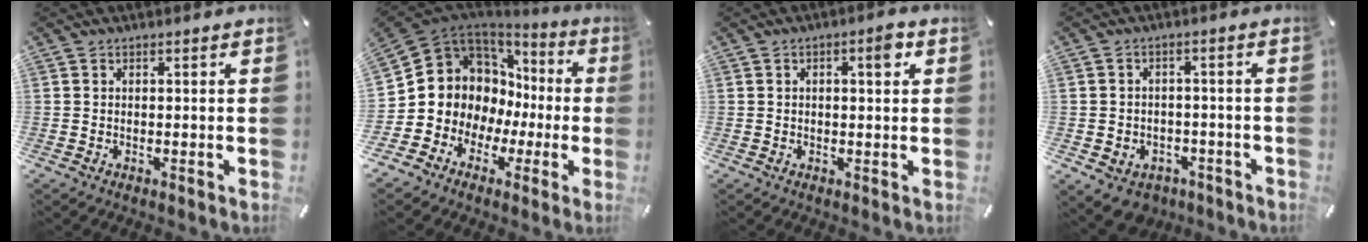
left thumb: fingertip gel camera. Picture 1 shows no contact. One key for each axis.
{"total": 10.3, "fx": 1.5, "fy": 9.8, "fz": 2.6, "tx": -0.076, "ty": -0.047, "tz": 0.038}
{"total": 4.1, "fx": 1.3, "fy": 1.6, "fz": 3.6, "tx": -0.050, "ty": -0.001, "tz": 0.014}
{"total": 5.6, "fx": -3.3, "fy": 4.2, "fz": 1.7, "tx": -0.032, "ty": 0.029, "tz": -0.060}